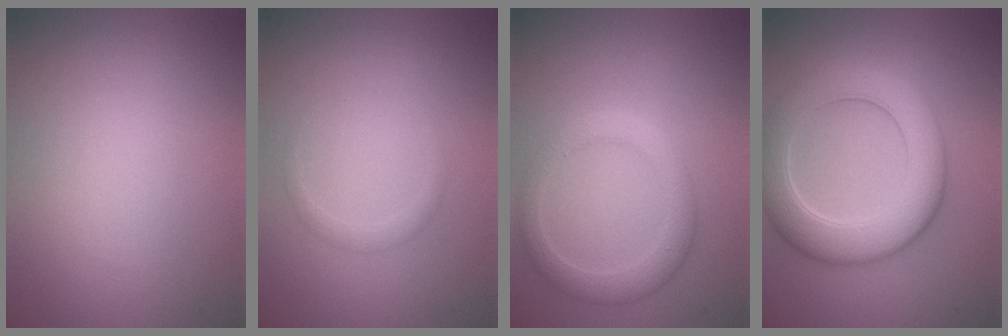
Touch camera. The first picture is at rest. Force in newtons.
{"total": 1.0, "press": 1.0, "slide": 0.1}
{"total": 2.9, "press": 2.9, "slide": 0.2}
{"total": 7.3, "press": 7.3, "slide": 0.3}